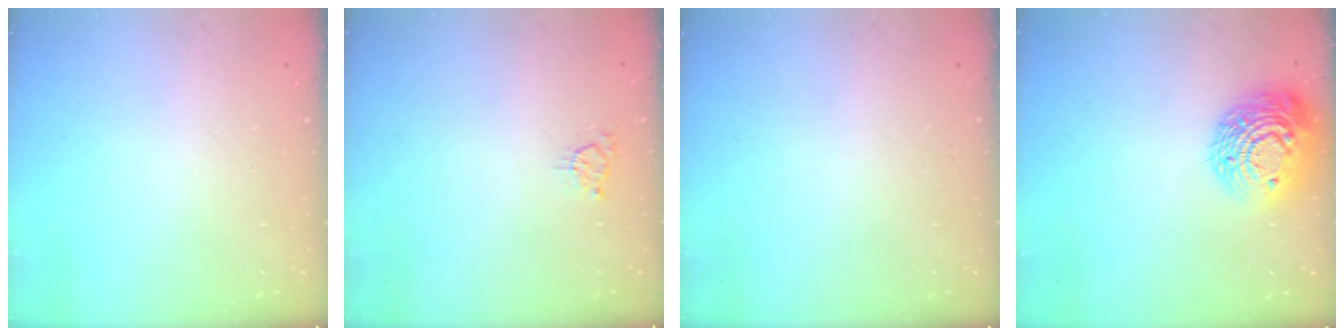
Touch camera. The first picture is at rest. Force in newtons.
{"total": 2.5, "press": 2.5, "slide": 0.3}
{"total": 0.0}
{"total": 16.8, "press": 16.8, "slide": 1.1}